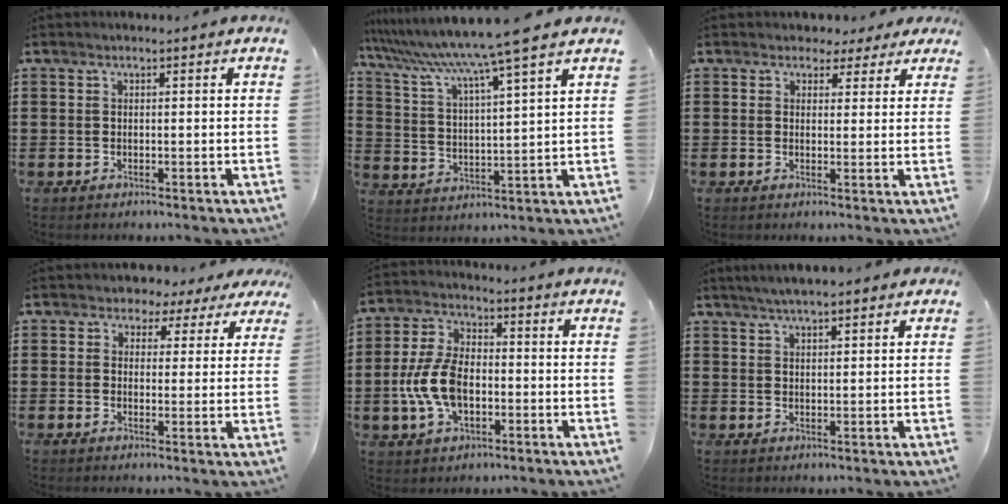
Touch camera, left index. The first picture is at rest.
{"total": 8.6, "force": [7.1, -1.5, 4.5], "torque": [-0.118, -0.048, 0.109]}
{"total": 2.7, "force": [1.8, 1.9, 0.5], "torque": [-0.015, 0.008, 0.030]}
{"total": 2.7, "force": [1.6, 2.2, 0.2], "torque": [-0.014, -0.002, 0.023]}
{"total": 9.4, "force": [-1.9, 5.3, 7.6], "torque": [-0.177, 0.002, -0.041]}
{"total": 3.3, "force": [2.7, 0.7, 1.9], "torque": [-0.042, 0.004, 0.048]}